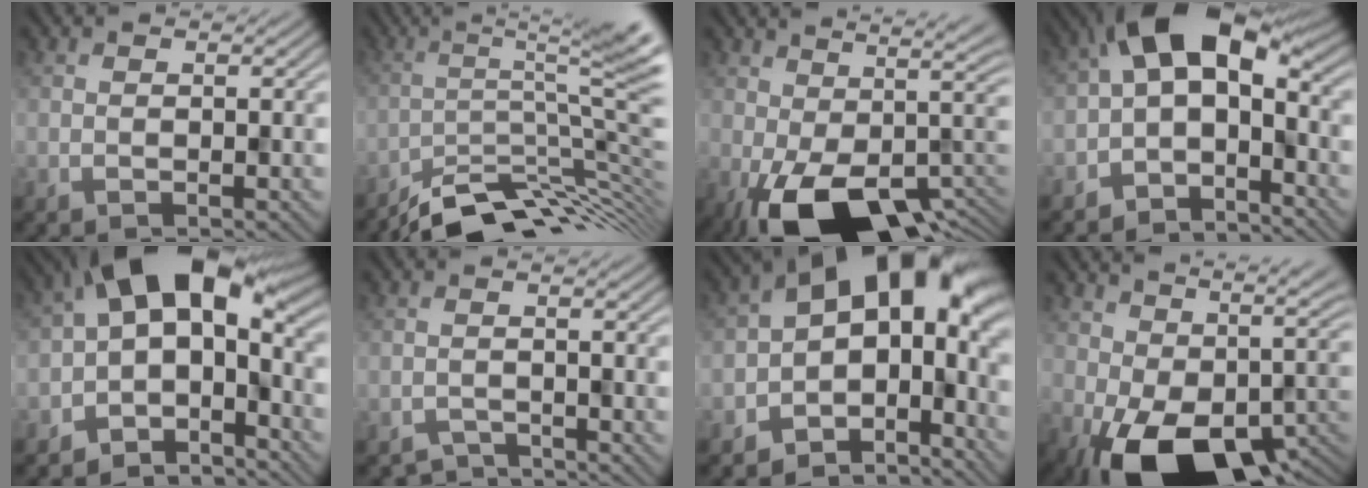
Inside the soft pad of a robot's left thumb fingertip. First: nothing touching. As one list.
[{"total": 11.5, "force": [-5.5, 2.1, 9.8], "torque": [-0.141, 0.009, -0.093]}, {"total": 15.8, "force": [-1.8, 7.2, 13.9], "torque": [-0.209, -0.029, 0.001]}, {"total": 12.0, "force": [-2.0, 6.9, 9.5], "torque": [-0.151, 0.022, -0.056]}, {"total": 14.4, "force": [-1.7, 8.2, 11.7], "torque": [-0.175, 0.017, -0.042]}, {"total": 2.2, "force": [-2.2, 0.4, 0.1], "torque": [0.000, 0.000, -0.043]}, {"total": 14.8, "force": [-0.4, 9.3, 11.5], "torque": [-0.151, -0.005, 0.003]}, {"total": 15.7, "force": [0.3, 8.7, 13.1], "torque": [-0.207, -0.036, 0.033]}]